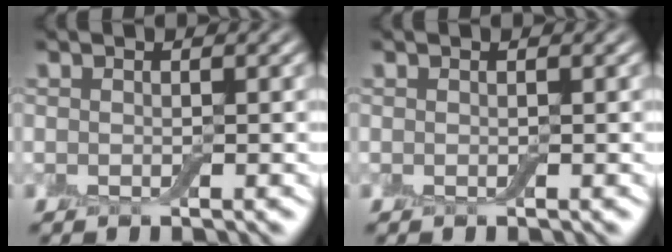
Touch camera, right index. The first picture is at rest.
{"total": 0.0}